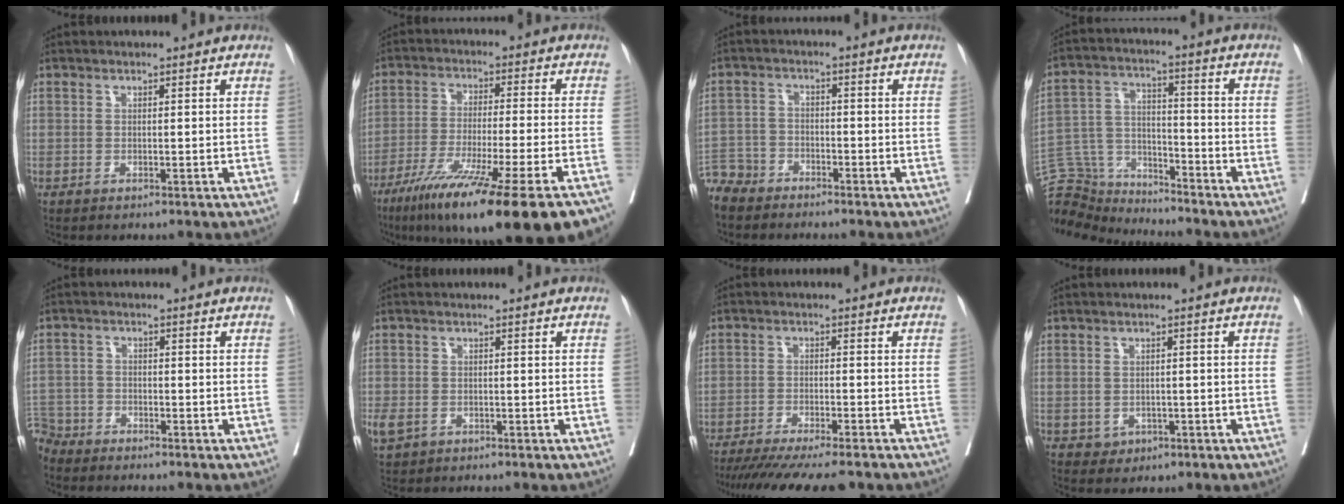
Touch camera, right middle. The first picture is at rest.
{"total": 23.3, "force": [-15.9, 0.5, 17.0], "torque": [-0.212, -0.058, -0.251]}
{"total": 6.7, "force": [-5.8, 3.3, 0.6], "torque": [-0.016, -0.006, -0.114]}
{"total": 11.7, "force": [-11.4, 2.6, 0.6], "torque": [-0.018, 0.047, -0.207]}
{"total": 4.9, "force": [-4.4, 1.9, -0.8], "torque": [0.018, -0.004, -0.091]}
{"total": 4.2, "force": [-2.2, 2.8, 2.3], "torque": [-0.056, -0.003, -0.032]}
{"total": 16.1, "force": [-14.0, 1.4, 7.8], "torque": [-0.117, -0.039, -0.199]}
{"total": 3.1, "force": [-1.1, 2.8, 1.0], "torque": [-0.014, 0.004, -0.004]}